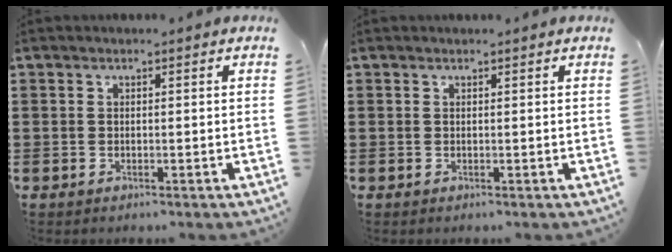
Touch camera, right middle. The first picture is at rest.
{"total": 0.0}